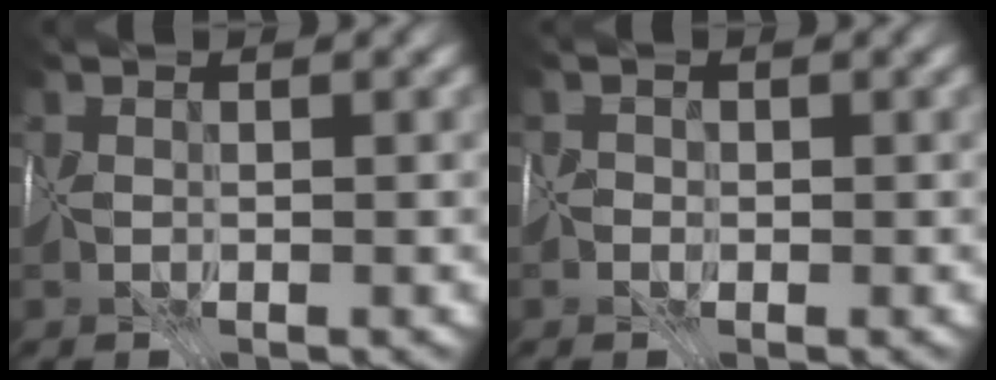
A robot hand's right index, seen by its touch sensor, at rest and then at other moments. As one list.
[{"total": 0.9, "force": [-0.3, 0.0, -0.9], "torque": [0.031, 0.009, -0.015]}]